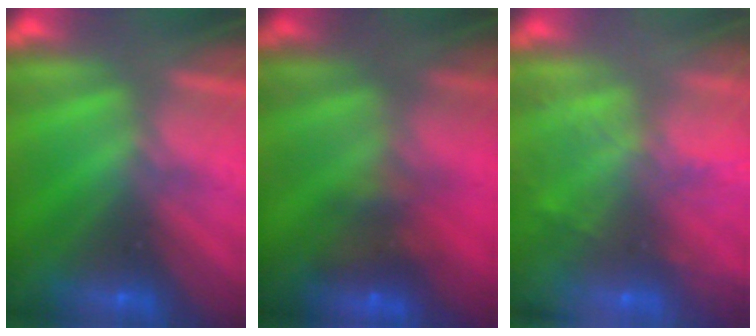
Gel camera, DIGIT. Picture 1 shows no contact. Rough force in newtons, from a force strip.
{"total": 4.7}
{"total": 6.9}